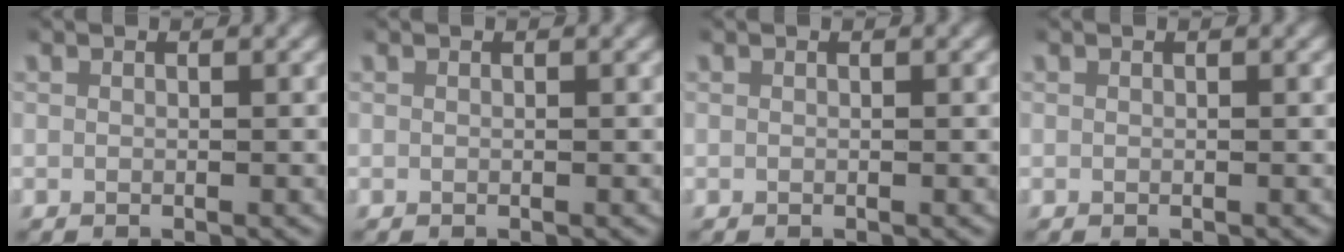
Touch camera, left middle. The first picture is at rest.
{"total": 0.0}
{"total": 0.0}
{"total": 0.0}